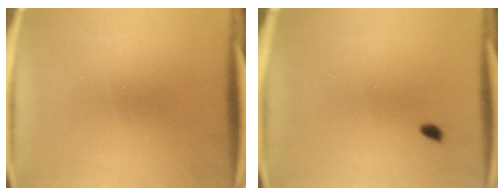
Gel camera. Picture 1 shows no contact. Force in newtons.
{"total": 0.9}